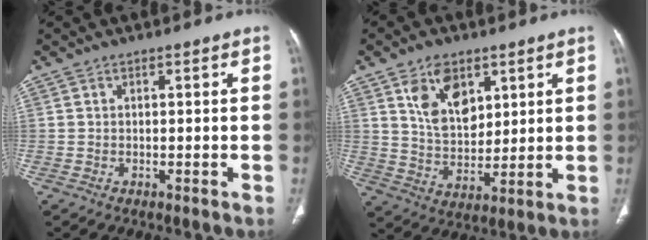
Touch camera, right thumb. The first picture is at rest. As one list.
[{"total": 10.9, "force": [5.2, 6.7, 6.8], "torque": [-0.090, -0.030, 0.102]}]